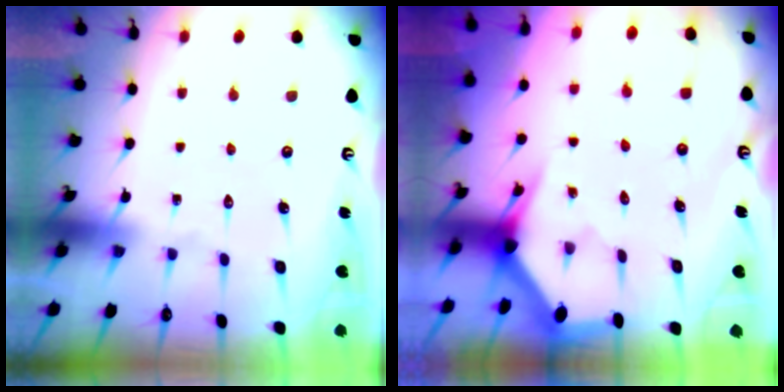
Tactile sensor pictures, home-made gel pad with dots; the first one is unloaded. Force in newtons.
{"total": 3.0, "press": 3.0, "slide": 0.0}